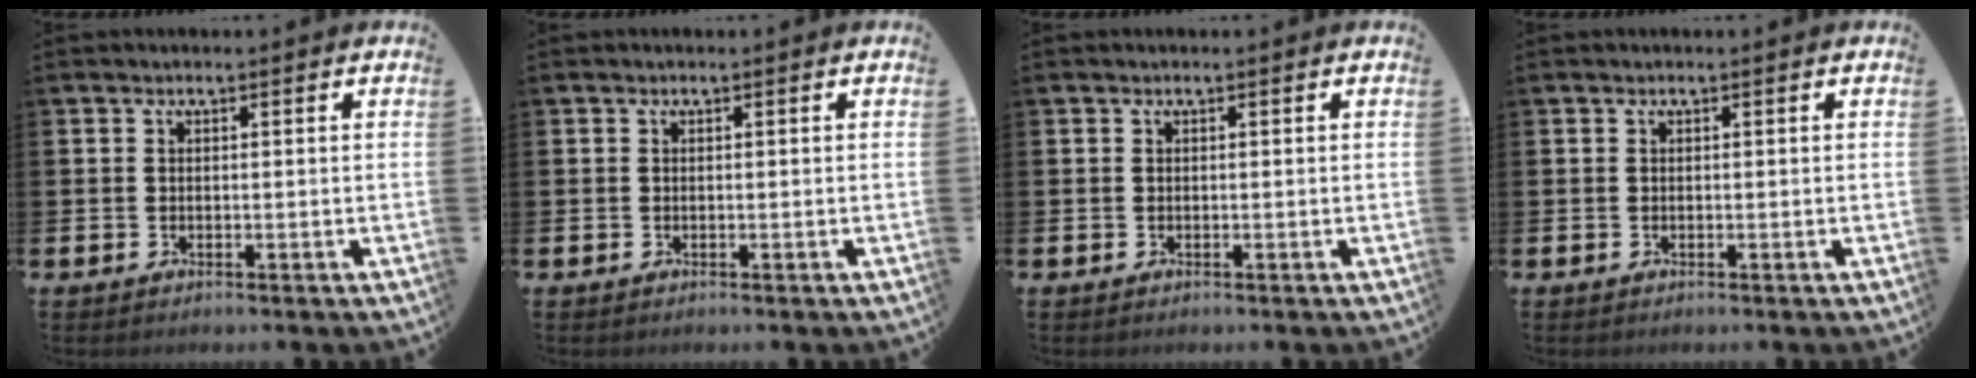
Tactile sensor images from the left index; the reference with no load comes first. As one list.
[{"total": 0.0}, {"total": 0.0}, {"total": 0.0}]